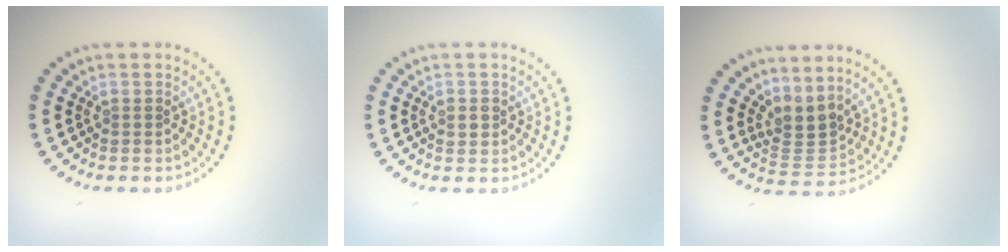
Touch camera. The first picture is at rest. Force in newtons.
{"total": 1.2, "press": 1.2, "slide": 0.3}
{"total": 2.8, "press": 2.0, "slide": 2.0}